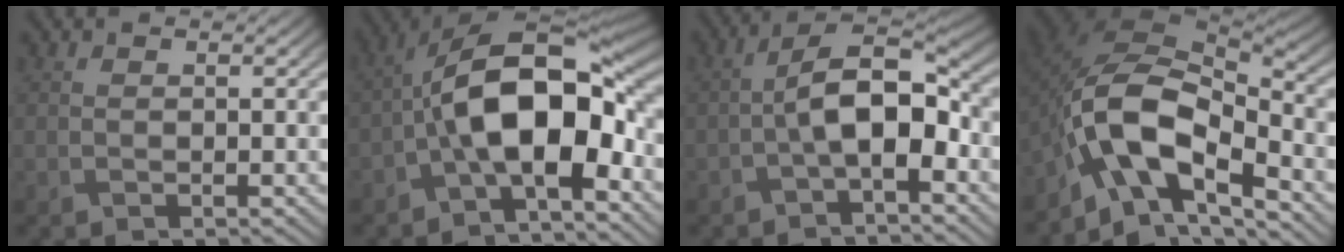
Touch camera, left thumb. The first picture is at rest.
{"total": 14.1, "force": [-2.8, 6.6, 12.2], "torque": [-0.200, 0.011, -0.063]}
{"total": 8.1, "force": [-1.7, 3.8, 7.0], "torque": [-0.131, 0.013, -0.035]}
{"total": 12.4, "force": [-5.6, 6.4, 9.1], "torque": [-0.172, -0.012, -0.115]}